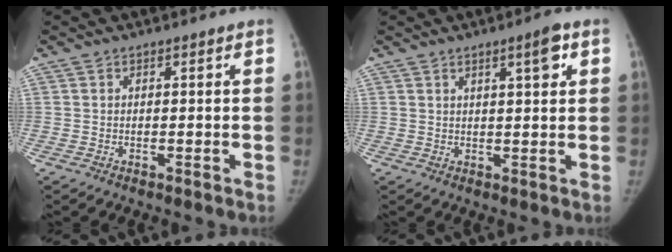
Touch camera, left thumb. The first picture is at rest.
{"total": 4.2, "force": [2.0, 0.8, 3.6], "torque": [-0.050, -0.010, 0.032]}